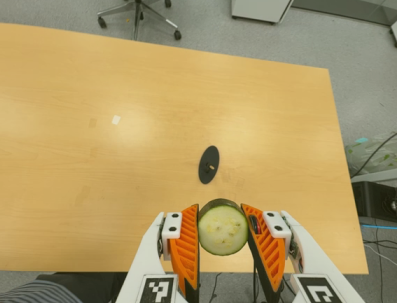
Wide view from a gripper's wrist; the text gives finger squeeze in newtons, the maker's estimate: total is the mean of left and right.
{"total": 8.6, "left": 7.5, "right": 9.7}